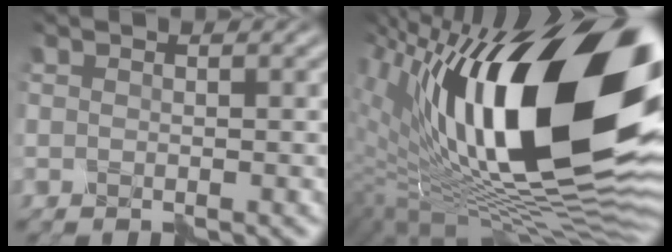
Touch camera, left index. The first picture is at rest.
{"total": 21.2, "force": [5.4, 9.4, 18.2], "torque": [-0.282, 0.018, 0.074]}